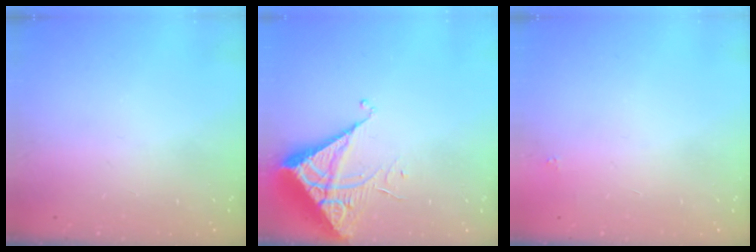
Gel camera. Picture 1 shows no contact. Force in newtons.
{"total": 7.0, "press": 7.0, "slide": 0.3}
{"total": 1.8, "press": 1.7, "slide": 0.1}